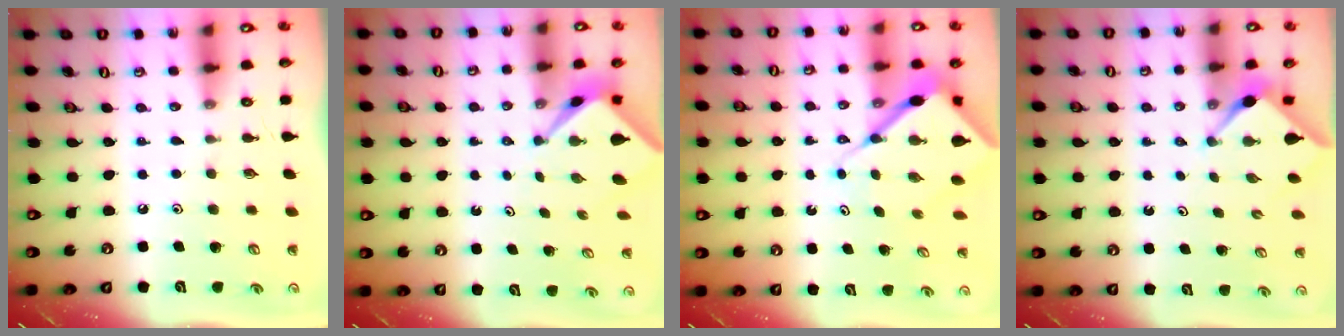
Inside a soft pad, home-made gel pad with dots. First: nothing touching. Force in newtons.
{"total": 2.1, "press": 2.1, "slide": 0.3}
{"total": 9.4, "press": 9.3, "slide": 0.9}
{"total": 3.0, "press": 2.9, "slide": 0.4}